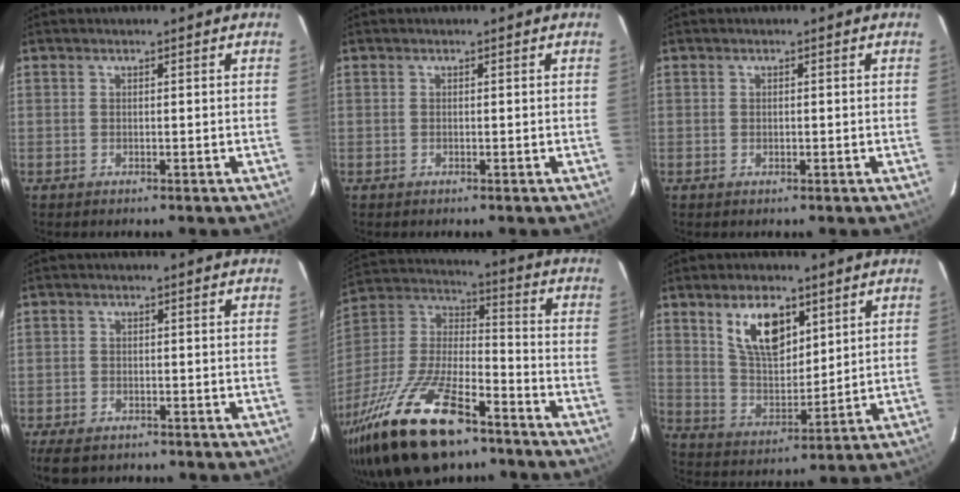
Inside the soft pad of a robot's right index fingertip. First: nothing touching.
{"total": 0.0}
{"total": 0.5, "force": [0.0, 0.4, 0.3], "torque": [-0.005, 0.000, 0.001]}
{"total": 6.4, "force": [-4.9, 3.0, 2.8], "torque": [-0.075, -0.013, -0.084]}
{"total": 28.8, "force": [-18.6, 11.1, 18.9], "torque": [-0.394, -0.029, -0.317]}
{"total": 11.2, "force": [5.9, 5.4, 7.8], "torque": [-0.136, 0.005, 0.120]}